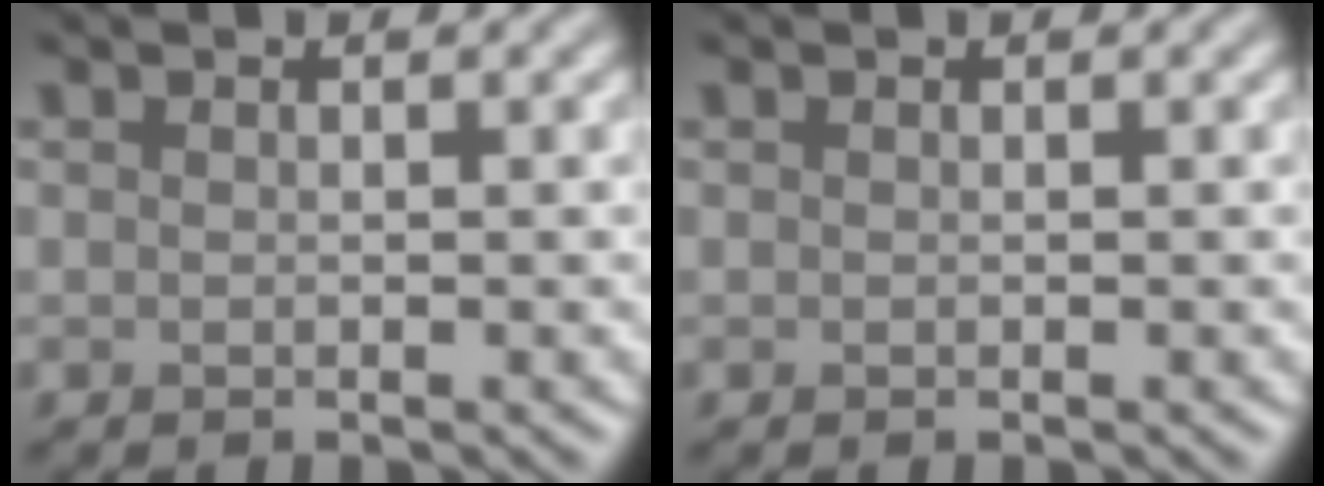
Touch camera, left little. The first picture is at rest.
{"total": 0.0}